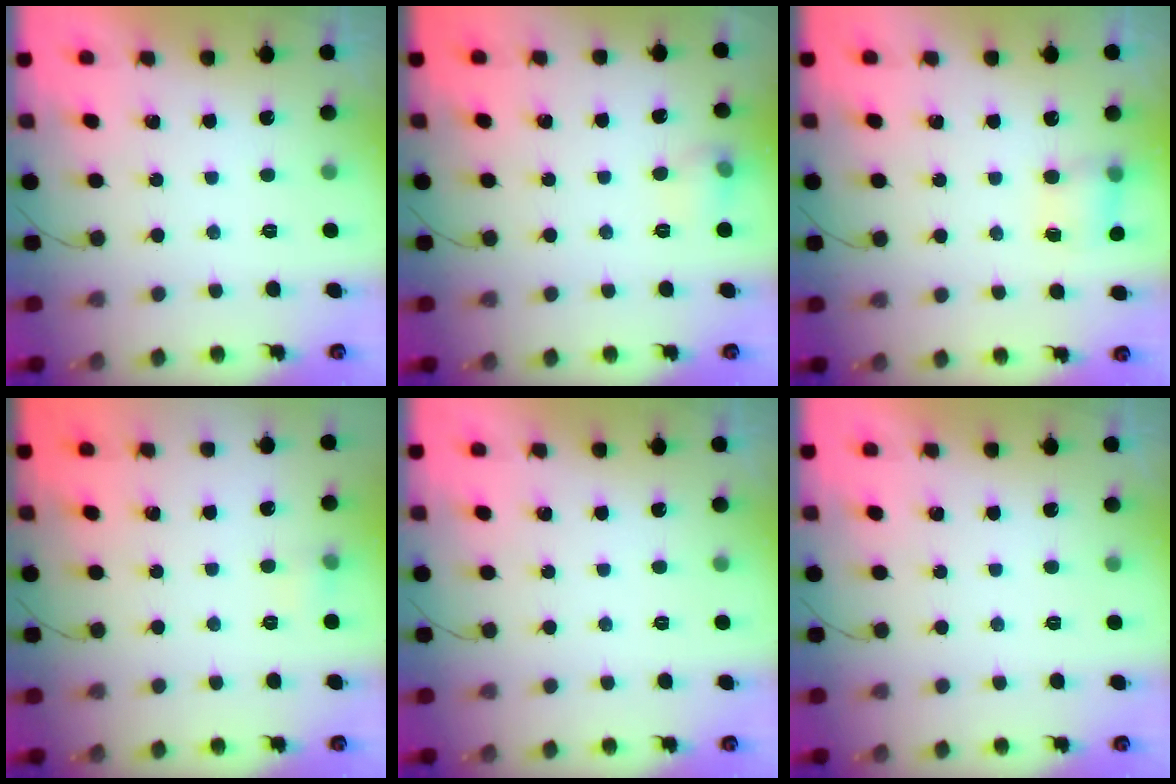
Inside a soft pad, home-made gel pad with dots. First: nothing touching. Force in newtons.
{"total": 6.6, "press": 6.4, "slide": 1.5}
{"total": 4.9, "press": 4.8, "slide": 0.8}
{"total": 5.5, "press": 5.3, "slide": 1.6}
{"total": 0.0}
{"total": 0.0}